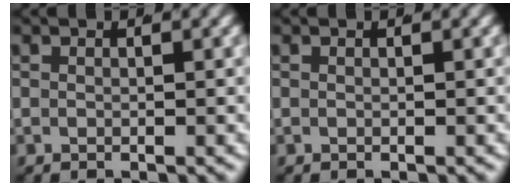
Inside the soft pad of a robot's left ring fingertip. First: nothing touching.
{"total": 0.0}